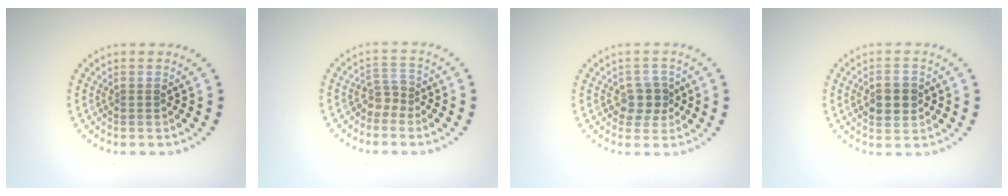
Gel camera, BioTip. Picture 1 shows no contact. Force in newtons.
{"total": 1.9, "press": 1.4, "slide": 1.3}
{"total": 2.7, "press": 2.6, "slide": 1.0}
{"total": 3.8, "press": 3.8, "slide": 0.2}